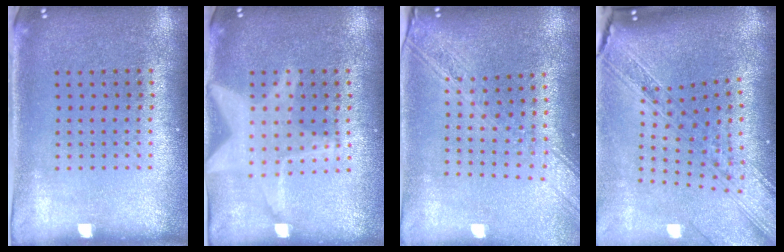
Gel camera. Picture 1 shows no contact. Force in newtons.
{"total": 2.6, "press": 2.6, "slide": 0.4}
{"total": 2.0, "press": 1.8, "slide": 1.0}
{"total": 2.7, "press": 2.1, "slide": 1.6}